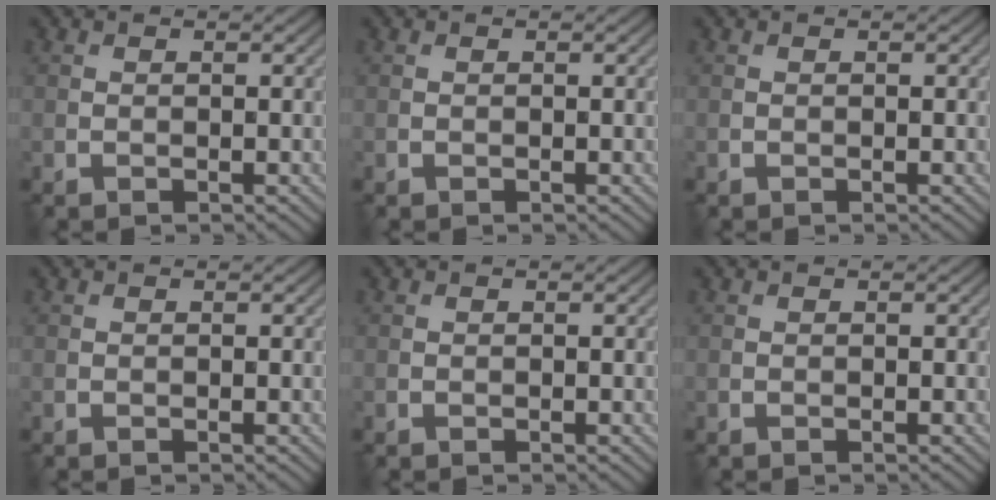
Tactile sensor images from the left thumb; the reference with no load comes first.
{"total": 0.0}
{"total": 0.0}
{"total": 0.0}
{"total": 0.0}
{"total": 0.0}